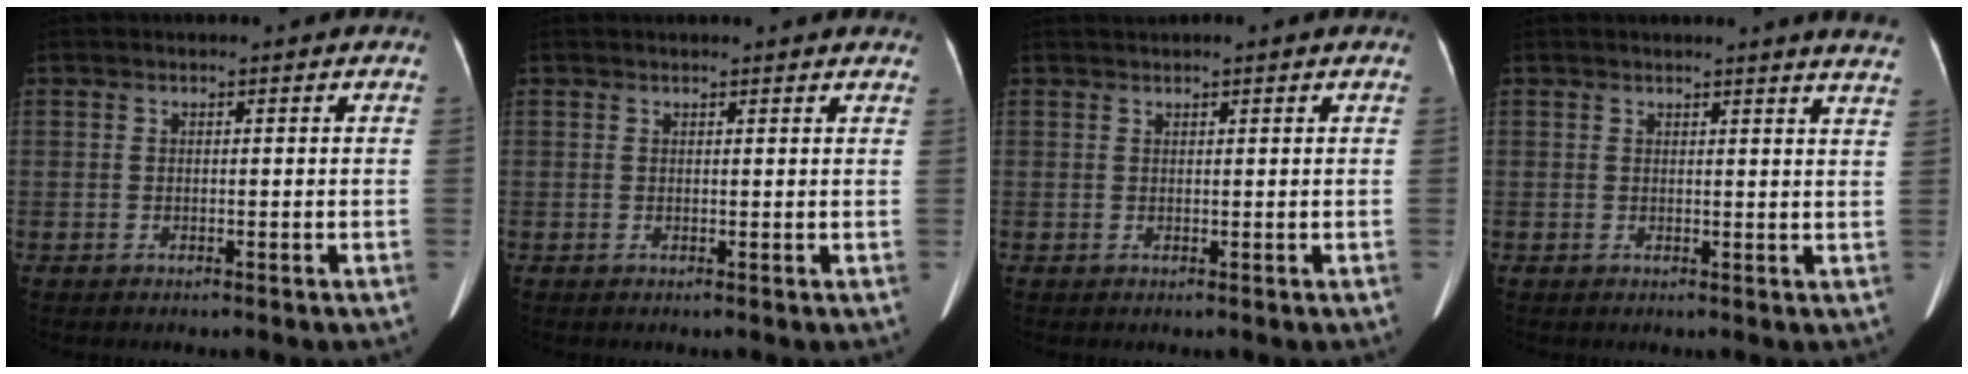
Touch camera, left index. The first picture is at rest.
{"total": 5.8, "force": [5.4, 0.8, 2.1], "torque": [-0.025, 0.020, 0.052]}
{"total": 1.6, "force": [1.5, 0.1, 0.7], "torque": [-0.007, 0.024, 0.025]}
{"total": 7.5, "force": [7.0, -0.8, 2.7], "torque": [-0.027, -0.037, 0.050]}